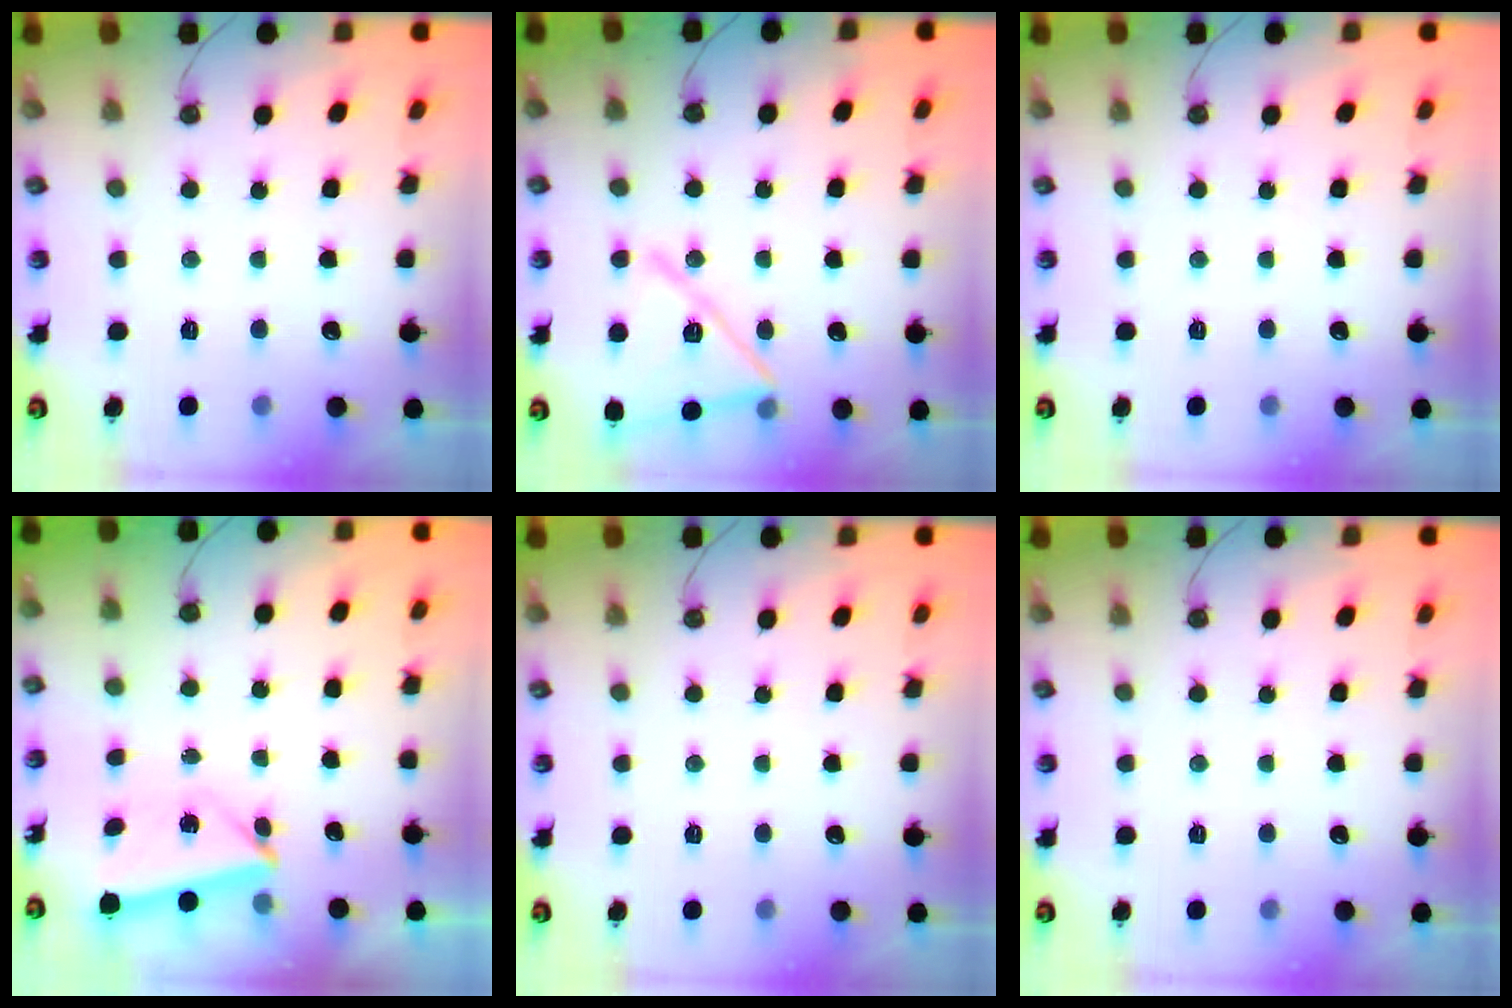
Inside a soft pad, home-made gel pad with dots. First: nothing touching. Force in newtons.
{"total": 17.1, "press": 15.3, "slide": 7.5}
{"total": 0.0}
{"total": 5.4, "press": 5.4, "slide": 0.7}
{"total": 0.0}
{"total": 0.0}